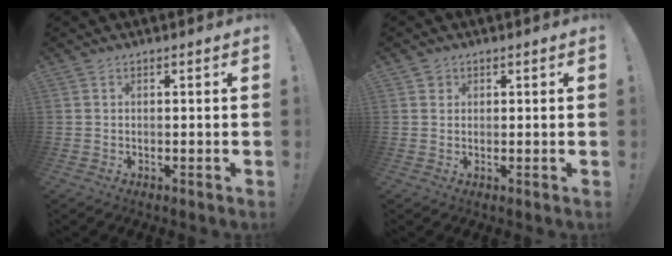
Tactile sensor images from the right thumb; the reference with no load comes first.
{"total": 1.6, "force": [0.8, 1.3, 0.2], "torque": [0.000, 0.001, 0.013]}